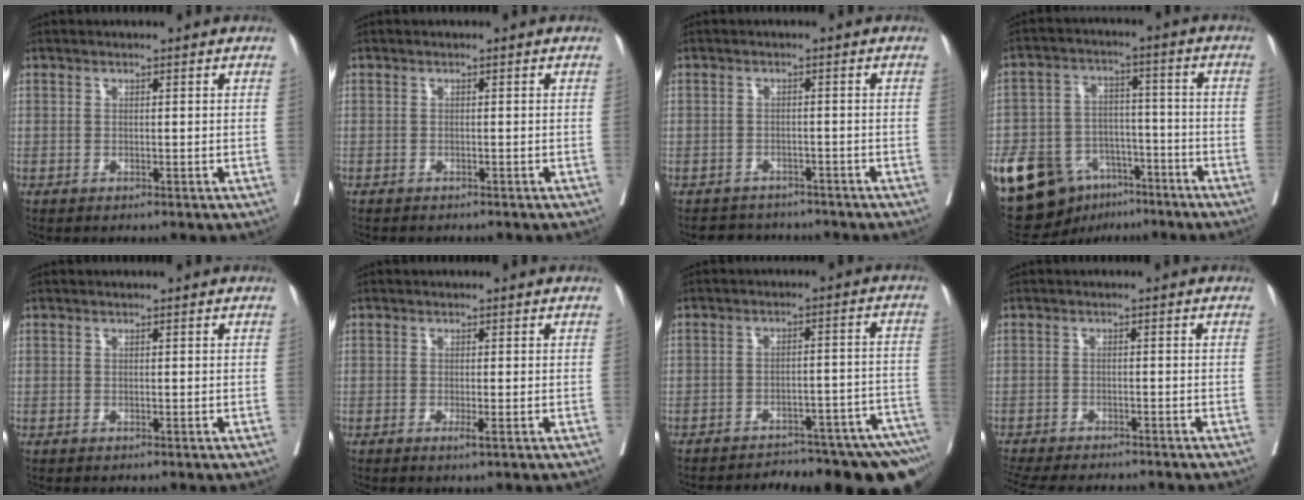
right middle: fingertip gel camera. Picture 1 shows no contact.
{"total": 2.9, "force": [-2.6, 0.6, 1.2], "torque": [-0.017, -0.004, -0.031]}
{"total": 4.6, "force": [-4.2, 1.9, -0.2], "torque": [0.008, 0.005, -0.058]}
{"total": 16.6, "force": [-9.6, 10.4, 8.5], "torque": [-0.159, 0.021, -0.153]}
{"total": 0.0}
{"total": 1.2, "force": [-0.6, -0.1, 1.1], "torque": [-0.017, -0.003, -0.010]}
{"total": 22.7, "force": [-20.0, 4.5, 9.8], "torque": [-0.074, 0.007, -0.245]}
{"total": 13.6, "force": [-12.1, 2.7, 5.5], "torque": [-0.119, -0.019, -0.166]}